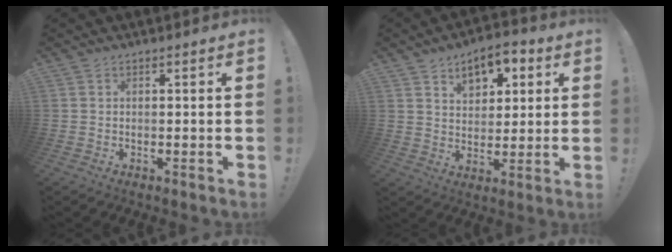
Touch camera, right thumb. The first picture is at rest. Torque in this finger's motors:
{"motor_torque": [0.04, 0.24, 0.02, 0.37, 0.26]}